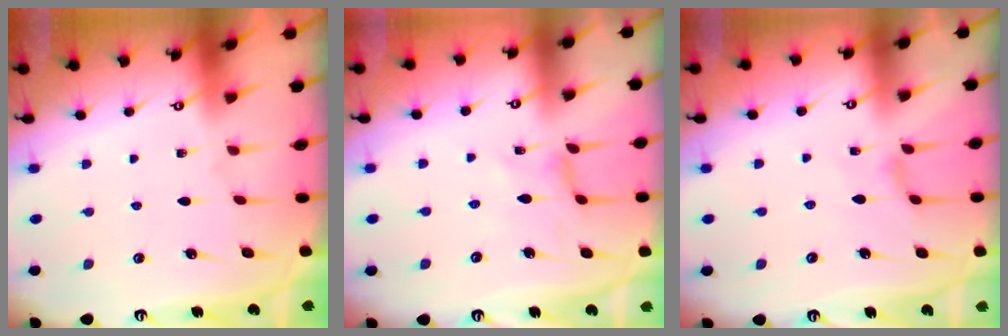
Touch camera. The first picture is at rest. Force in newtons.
{"total": 0.5, "press": 0.5, "slide": 0.3}
{"total": 2.0, "press": 1.9, "slide": 0.5}